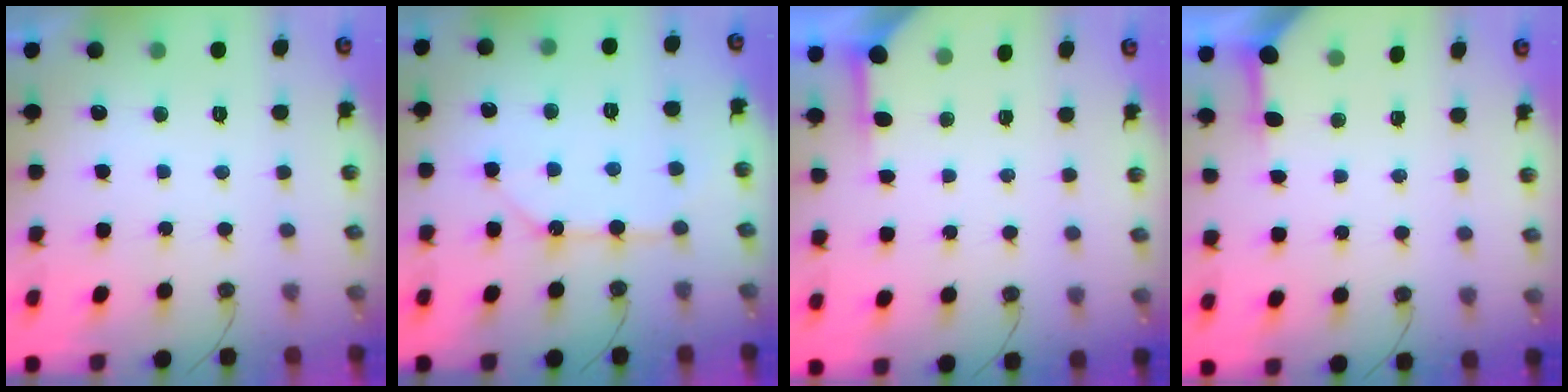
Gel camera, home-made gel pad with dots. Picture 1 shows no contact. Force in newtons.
{"total": 10.6, "press": 10.6, "slide": 0.6}
{"total": 3.7, "press": 3.7, "slide": 0.5}
{"total": 3.5, "press": 3.5, "slide": 0.5}